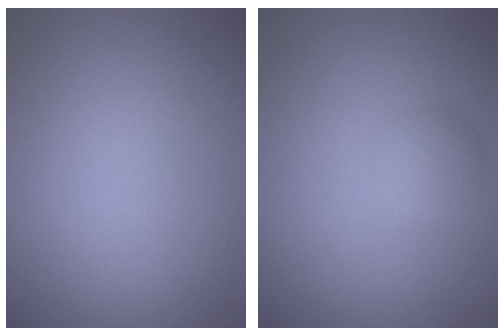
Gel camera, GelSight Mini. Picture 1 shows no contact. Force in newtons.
{"total": 1.5, "press": 1.5, "slide": 0.0}